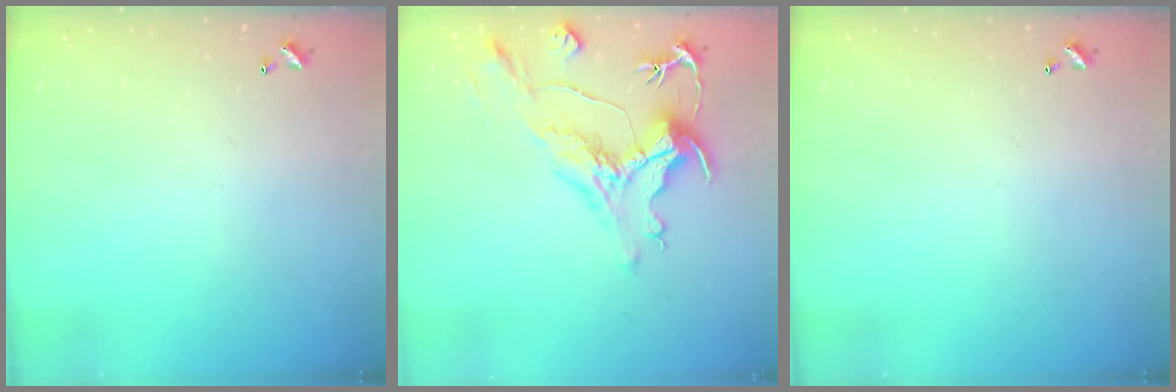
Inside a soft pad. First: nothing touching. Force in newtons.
{"total": 2.0, "press": 1.0, "slide": 1.7}
{"total": 0.0}